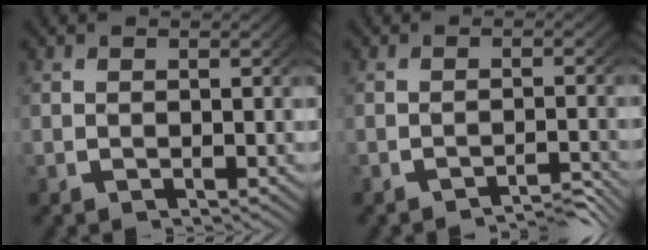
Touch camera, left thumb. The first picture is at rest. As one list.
[{"total": 3.2, "force": [-2.8, 0.5, 1.4], "torque": [-0.016, -0.004, -0.044]}]